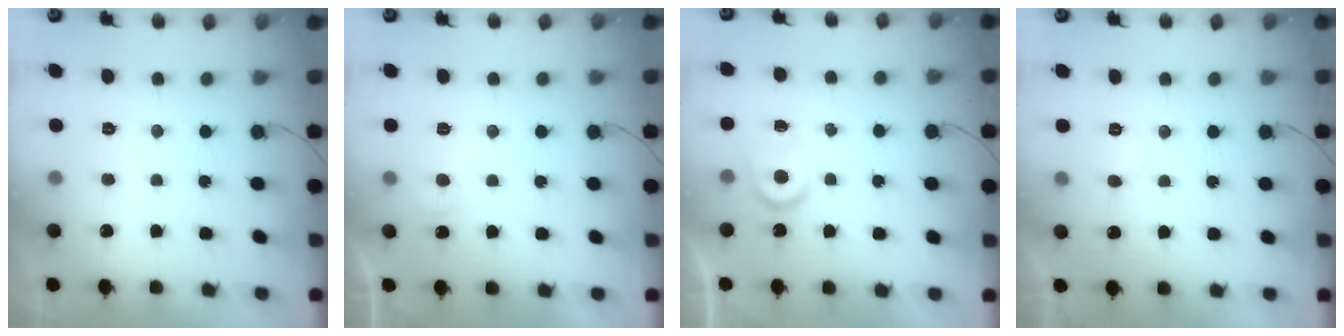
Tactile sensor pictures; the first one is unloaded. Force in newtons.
{"total": 4.5, "press": 4.4, "slide": 0.5}
{"total": 3.7, "press": 3.7, "slide": 0.5}
{"total": 5.1, "press": 5.1, "slide": 0.5}